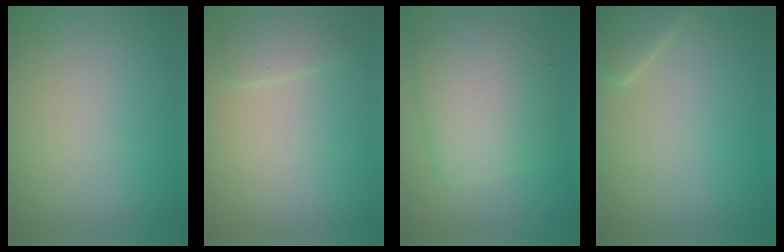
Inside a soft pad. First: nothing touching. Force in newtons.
{"total": 1.4, "press": 1.4, "slide": 0.1}
{"total": 6.1, "press": 6.1, "slide": 0.2}
{"total": 1.9, "press": 1.9, "slide": 0.1}